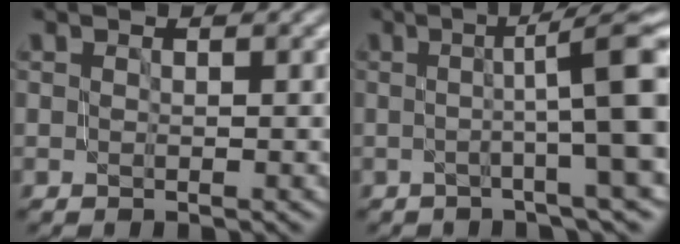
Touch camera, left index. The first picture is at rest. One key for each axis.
{"total": 9.7, "fx": 0.0, "fy": 1.5, "fz": 9.6, "tx": -0.110, "ty": 0.015, "tz": -0.004}